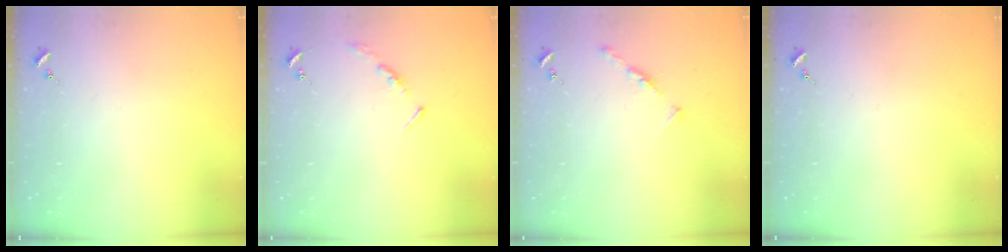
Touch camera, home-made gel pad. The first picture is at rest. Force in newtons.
{"total": 3.5, "press": 3.5, "slide": 0.4}
{"total": 4.8, "press": 4.7, "slide": 0.5}
{"total": 0.0}